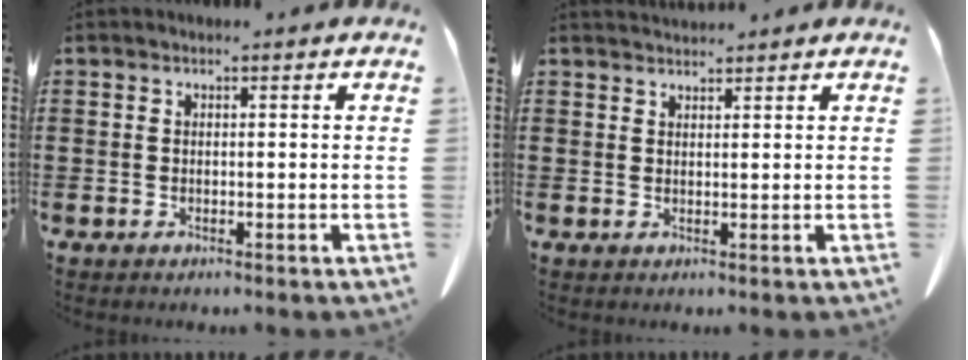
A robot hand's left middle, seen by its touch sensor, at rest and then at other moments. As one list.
[{"total": 1.5, "force": [1.5, 0.2, 0.1], "torque": [-0.005, 0.002, 0.030]}]